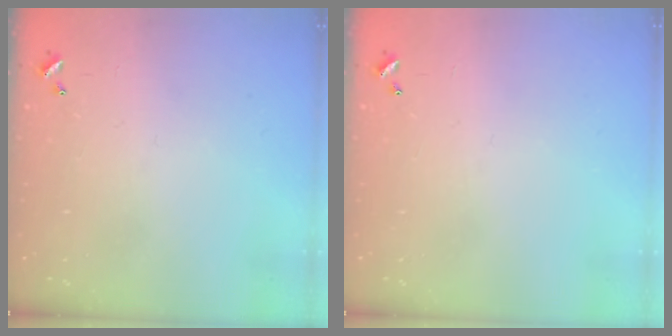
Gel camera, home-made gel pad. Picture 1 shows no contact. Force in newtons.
{"total": 0.0}